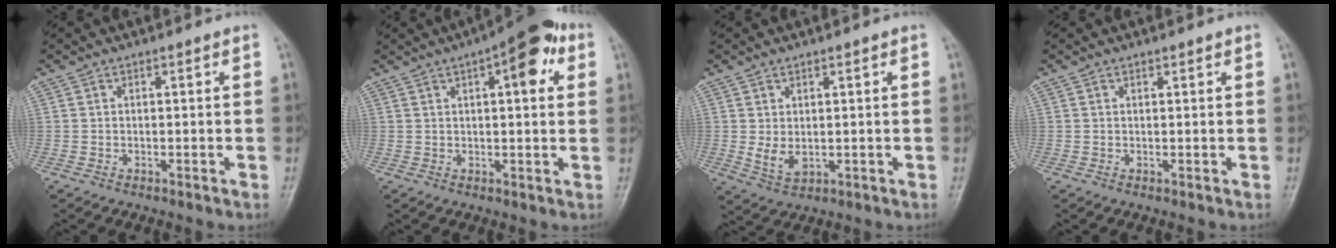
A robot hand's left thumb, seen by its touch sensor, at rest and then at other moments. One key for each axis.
{"total": 10.8, "fx": 4.2, "fy": 3.7, "fz": 9.2, "tx": -0.103, "ty": 0.008, "tz": 0.050}
{"total": 4.2, "fx": 0.6, "fy": 2.5, "fz": 3.3, "tx": -0.055, "ty": -0.012, "tz": 0.020}
{"total": 0.6, "fx": 0.5, "fy": 0.2, "fz": 0.3, "tx": -0.005, "ty": -0.003, "tz": 0.007}